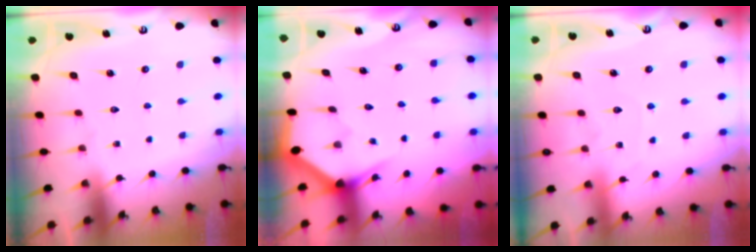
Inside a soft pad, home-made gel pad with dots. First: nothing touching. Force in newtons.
{"total": 3.1, "press": 3.1, "slide": 0.2}
{"total": 5.6, "press": 5.5, "slide": 0.6}